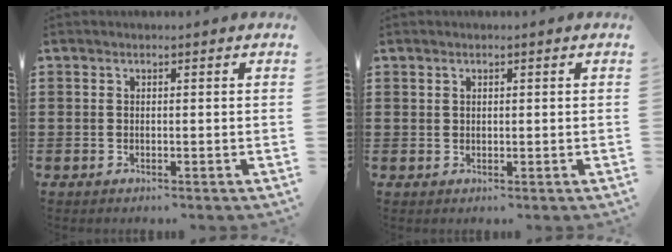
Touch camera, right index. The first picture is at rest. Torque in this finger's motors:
{"motor_torque": [-0.14, 0.00, -0.07, -0.01]}